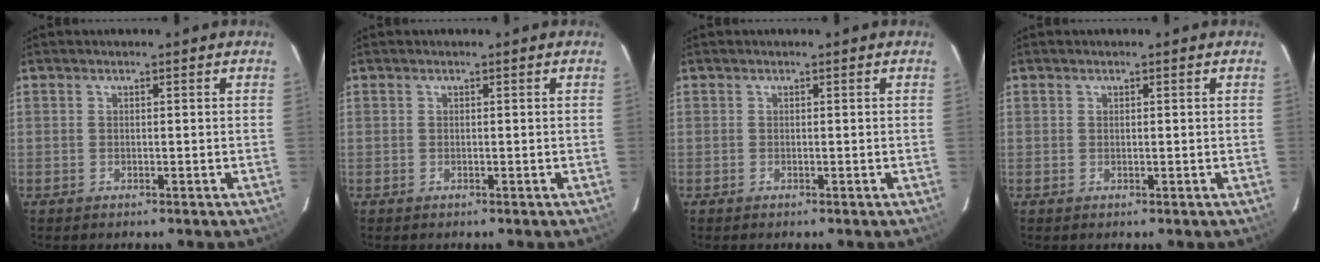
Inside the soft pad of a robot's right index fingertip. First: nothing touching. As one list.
[{"total": 0.0}, {"total": 0.0}, {"total": 0.0}]